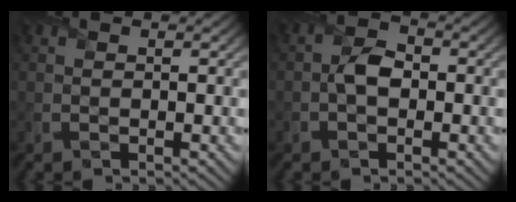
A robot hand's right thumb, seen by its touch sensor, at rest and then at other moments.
{"total": 2.9, "force": [-0.6, 1.9, 2.1], "torque": [-0.041, 0.004, -0.017]}